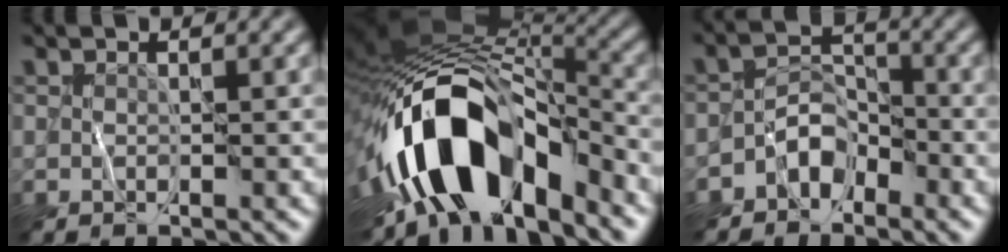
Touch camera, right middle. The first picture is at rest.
{"total": 13.8, "force": [-5.8, 7.1, 10.4], "torque": [-0.175, 0.003, -0.105]}
{"total": 3.2, "force": [-2.1, 2.0, 1.2], "torque": [-0.009, 0.008, -0.045]}